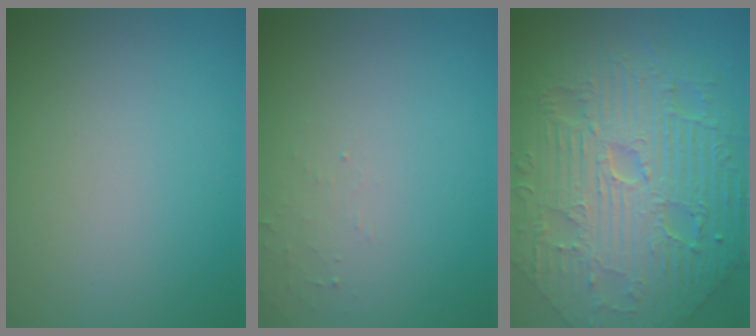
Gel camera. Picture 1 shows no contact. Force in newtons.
{"total": 1.1, "press": 1.1, "slide": 0.2}
{"total": 11.6, "press": 7.7, "slide": 8.7}